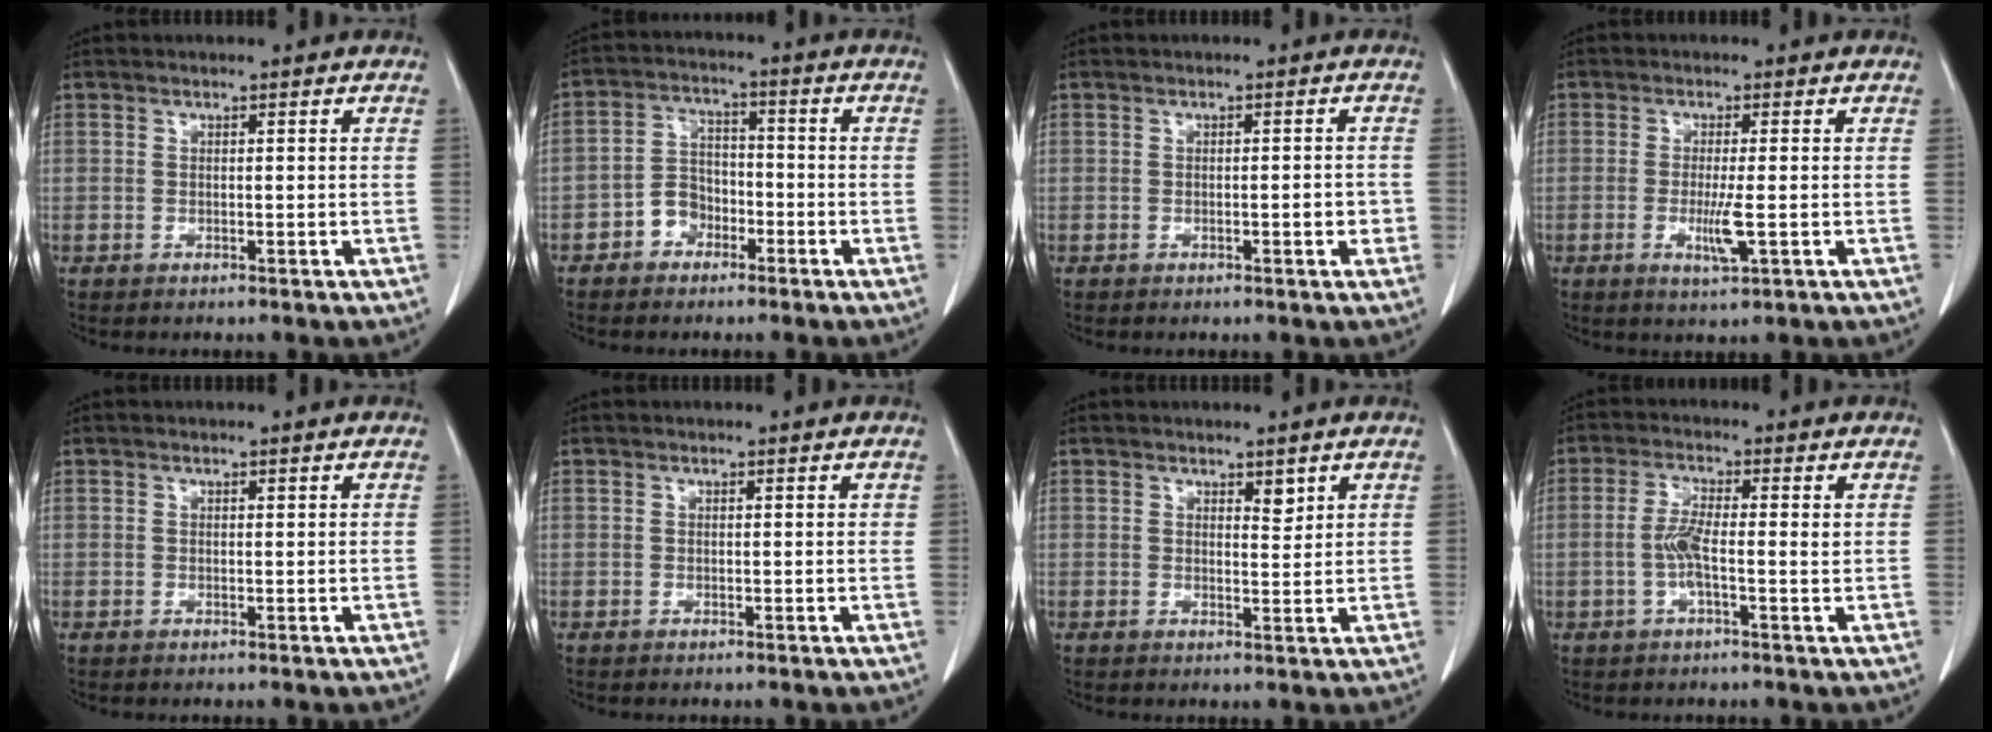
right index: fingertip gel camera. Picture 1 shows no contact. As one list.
[{"total": 5.1, "force": [-2.7, 3.9, 1.9], "torque": [-0.033, 0.017, -0.050]}, {"total": 1.3, "force": [-0.3, 0.5, 1.2], "torque": [-0.015, 0.001, -0.003]}, {"total": 4.1, "force": [-0.9, 0.1, 4.0], "torque": [-0.078, -0.010, -0.016]}, {"total": 0.0}, {"total": 0.0}, {"total": 1.8, "force": [1.3, 0.7, 1.1], "torque": [-0.016, -0.008, 0.021]}, {"total": 4.4, "force": [-0.4, 0.6, 4.3], "torque": [-0.091, 0.004, -0.011]}]